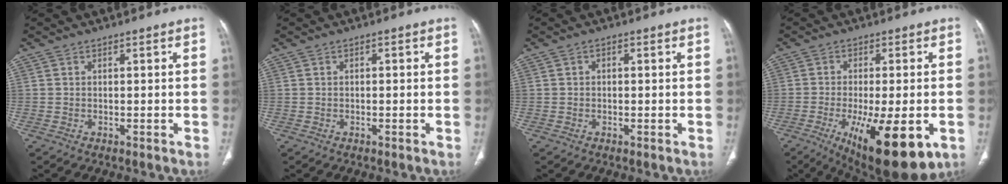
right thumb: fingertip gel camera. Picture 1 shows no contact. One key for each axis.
{"total": 0.7, "fx": 0.0, "fy": 0.4, "fz": 0.5, "tx": -0.007, "ty": 0.001, "tz": -0.001}
{"total": 0.9, "fx": 0.1, "fy": 0.7, "fz": 0.6, "tx": -0.005, "ty": 0.003, "tz": -0.002}
{"total": 18.0, "fx": -6.5, "fy": 6.2, "fz": 15.6, "tx": -0.221, "ty": -0.018, "tz": -0.083}